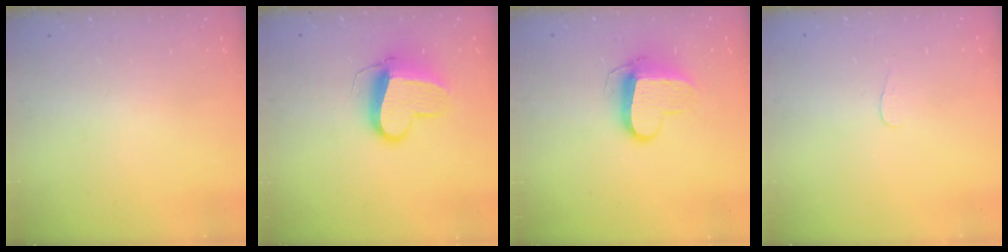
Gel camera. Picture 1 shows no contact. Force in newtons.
{"total": 13.4, "press": 13.3, "slide": 1.3}
{"total": 10.9, "press": 10.8, "slide": 0.6}
{"total": 2.8, "press": 2.7, "slide": 0.3}